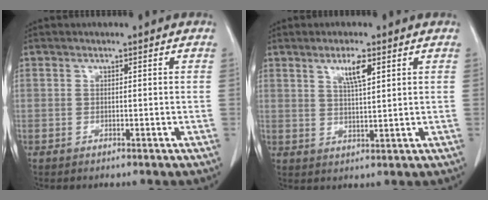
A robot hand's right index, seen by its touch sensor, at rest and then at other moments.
{"total": 4.5, "force": [2.3, 0.6, 3.8], "torque": [-0.070, 0.000, 0.042]}